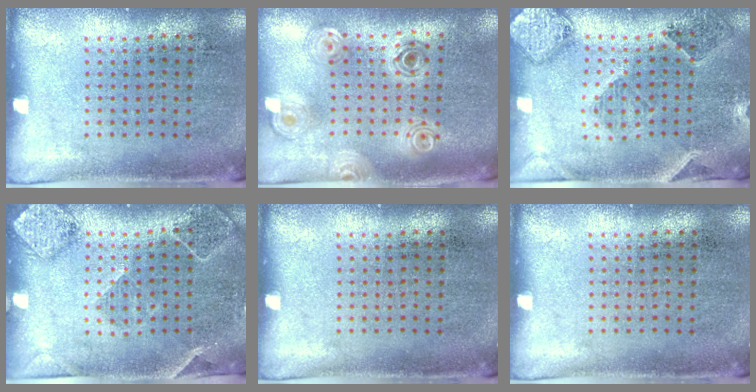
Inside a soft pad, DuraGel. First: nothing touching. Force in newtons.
{"total": 1.0, "press": 1.0, "slide": 0.2}
{"total": 1.5, "press": 1.5, "slide": 0.2}
{"total": 1.8, "press": 1.7, "slide": 0.5}
{"total": 0.0}
{"total": 0.0}